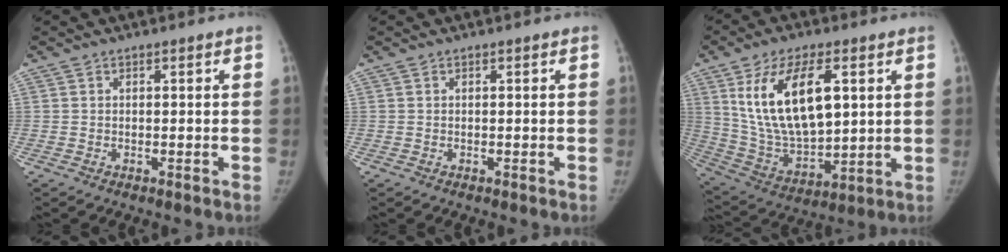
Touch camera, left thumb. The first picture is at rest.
{"total": 0.0}
{"total": 19.4, "force": [5.9, 9.6, 15.8], "torque": [-0.273, -0.020, 0.122]}